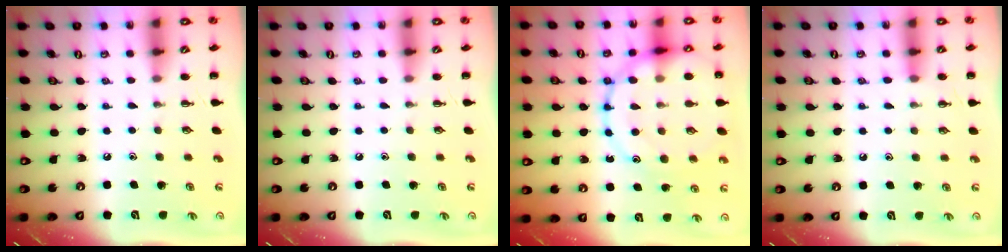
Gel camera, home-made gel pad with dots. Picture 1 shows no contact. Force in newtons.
{"total": 0.0}
{"total": 21.0, "press": 20.9, "slide": 1.4}
{"total": 7.8, "press": 7.5, "slide": 2.2}